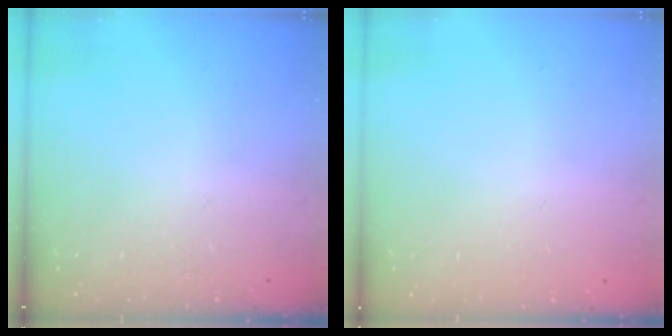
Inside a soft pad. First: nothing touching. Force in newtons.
{"total": 0.0}